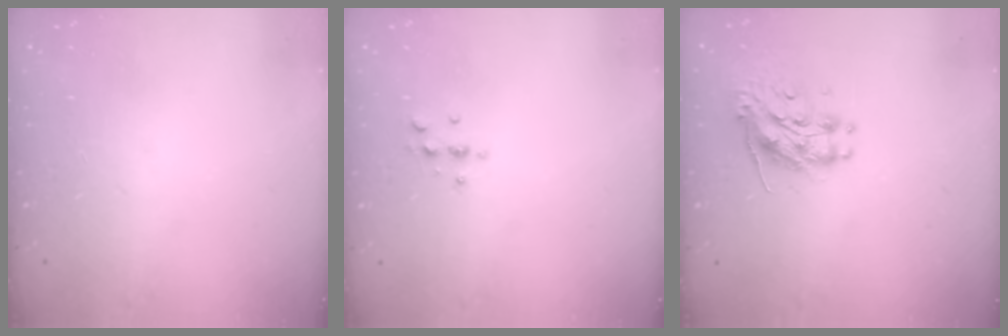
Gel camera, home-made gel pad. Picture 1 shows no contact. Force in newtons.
{"total": 3.0, "press": 3.0, "slide": 0.4}
{"total": 10.2, "press": 10.2, "slide": 0.8}